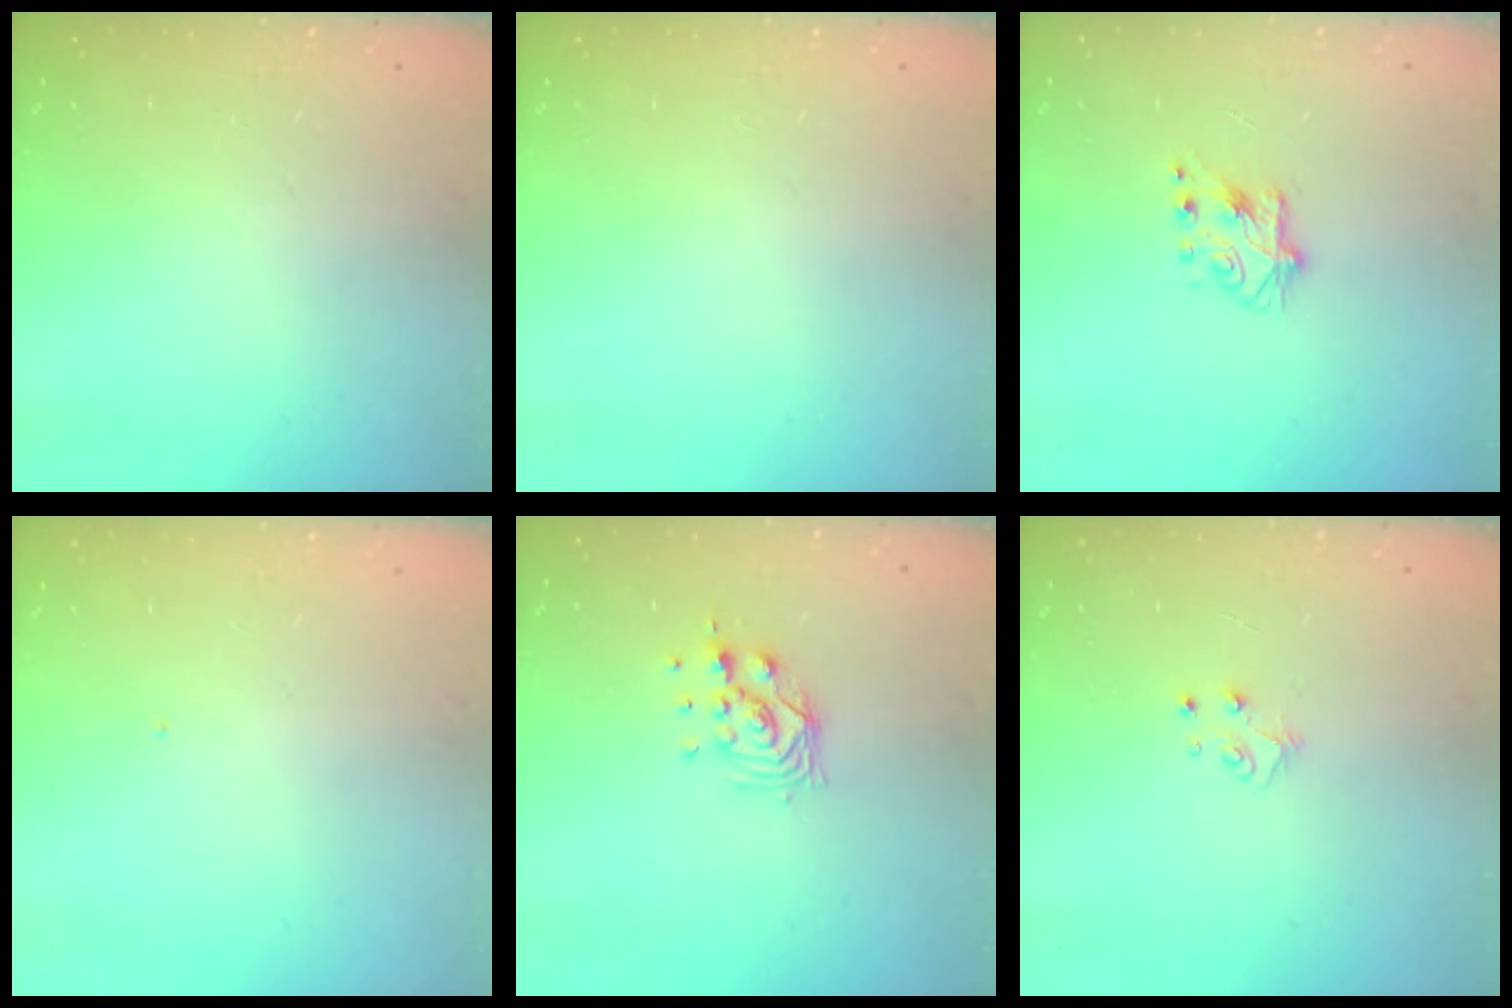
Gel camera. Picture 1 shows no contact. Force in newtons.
{"total": 0.0}
{"total": 6.4, "press": 6.4, "slide": 0.5}
{"total": 0.0}
{"total": 8.5, "press": 8.5, "slide": 0.8}
{"total": 4.0, "press": 4.0, "slide": 0.2}